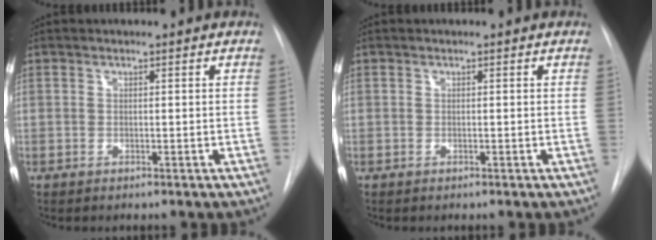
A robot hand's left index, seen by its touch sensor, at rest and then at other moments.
{"total": 0.0}